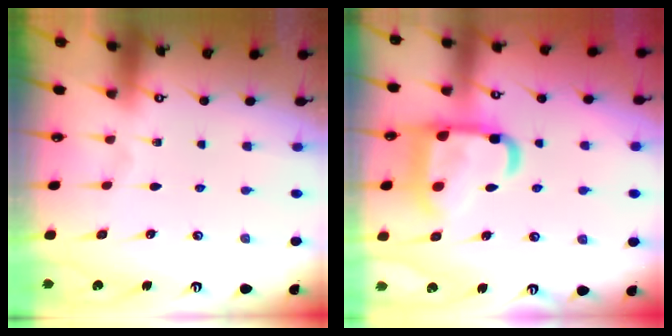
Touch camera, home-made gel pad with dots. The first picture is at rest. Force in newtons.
{"total": 17.6, "press": 17.5, "slide": 1.6}